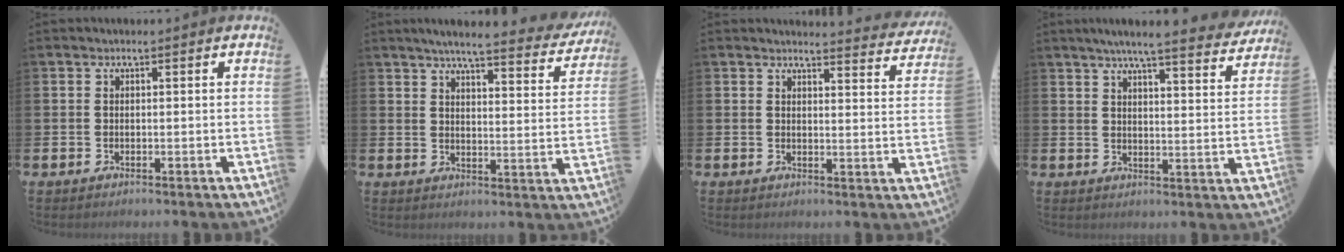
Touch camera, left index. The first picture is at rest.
{"total": 5.3, "force": [4.9, 0.3, 2.2], "torque": [-0.052, -0.033, 0.078]}
{"total": 3.3, "force": [3.3, 0.1, 0.2], "torque": [0.004, -0.029, 0.055]}
{"total": 6.0, "force": [5.6, 0.0, 2.4], "torque": [-0.056, -0.031, 0.093]}